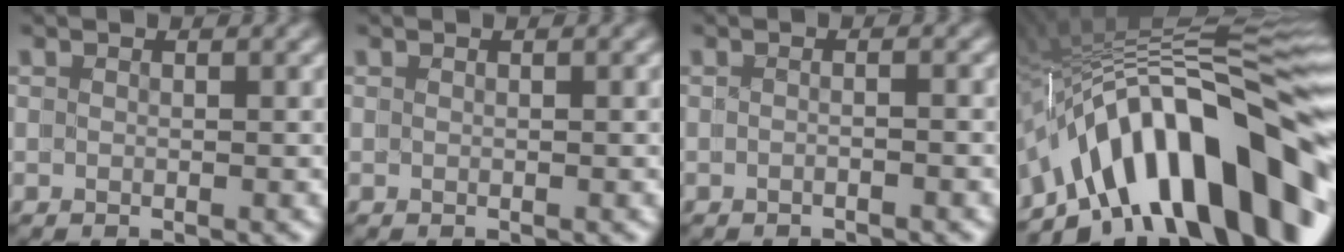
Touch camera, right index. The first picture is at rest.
{"total": 0.0}
{"total": 1.3, "force": [-0.9, -0.9, 0.0], "torque": [0.005, 0.003, -0.018]}
{"total": 16.9, "force": [-3.0, 7.3, 15.0], "torque": [-0.242, 0.012, -0.036]}